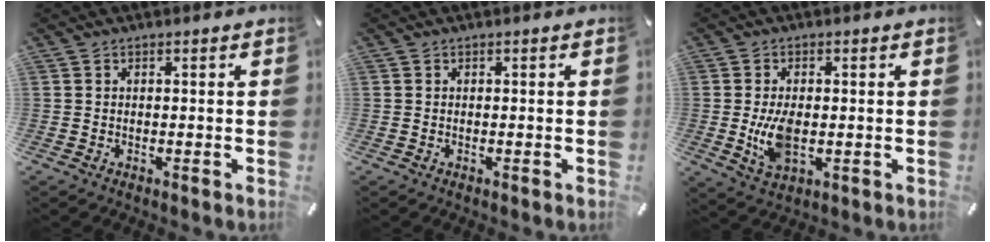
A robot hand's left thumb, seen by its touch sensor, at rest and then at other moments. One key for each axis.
{"total": 0.0}
{"total": 7.5, "fx": -0.3, "fy": 4.2, "fz": 6.1, "tx": -0.134, "ty": -0.006, "tz": -0.009}